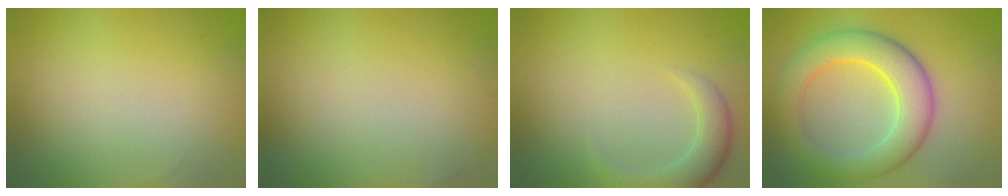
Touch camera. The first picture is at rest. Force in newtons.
{"total": 0.0}
{"total": 3.2, "press": 3.2, "slide": 0.3}
{"total": 7.3, "press": 7.3, "slide": 0.2}